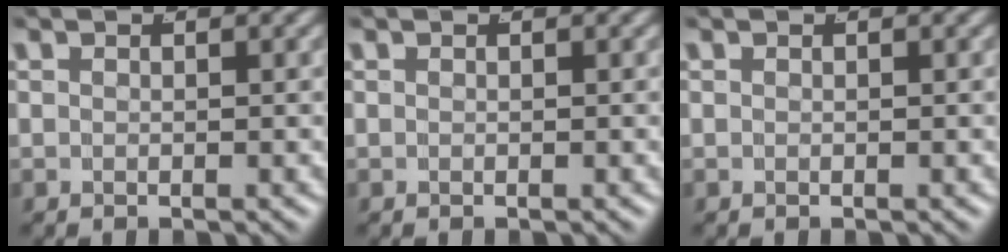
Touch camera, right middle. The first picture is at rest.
{"total": 0.0}
{"total": 0.0}